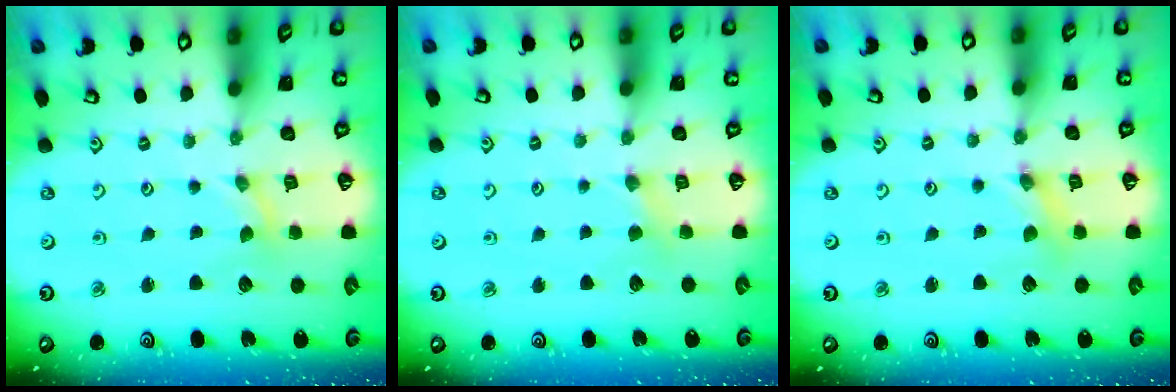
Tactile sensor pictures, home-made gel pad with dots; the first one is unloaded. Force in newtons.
{"total": 2.5, "press": 2.4, "slide": 0.5}
{"total": 1.5, "press": 1.4, "slide": 0.3}